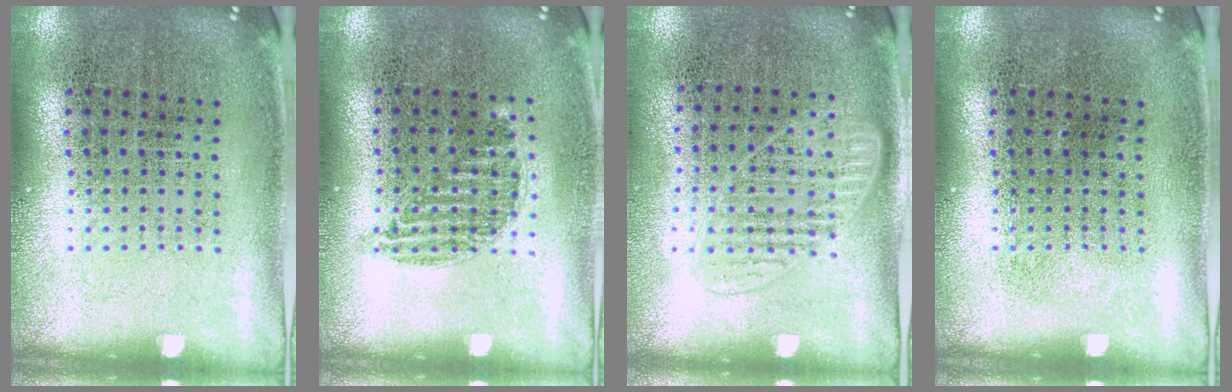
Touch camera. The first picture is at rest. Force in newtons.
{"total": 0.9, "press": 0.8, "slide": 0.4}
{"total": 1.2, "press": 1.0, "slide": 0.6}
{"total": 0.0}